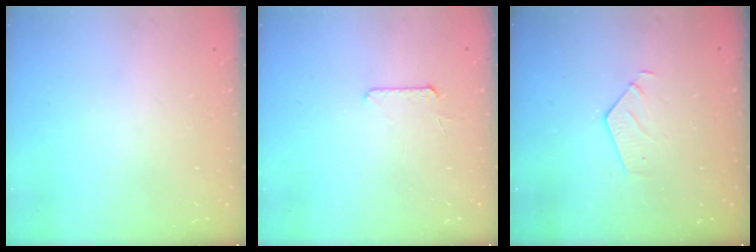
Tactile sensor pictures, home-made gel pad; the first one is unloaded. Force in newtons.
{"total": 5.9, "press": 5.8, "slide": 0.6}
{"total": 4.6, "press": 4.5, "slide": 0.4}